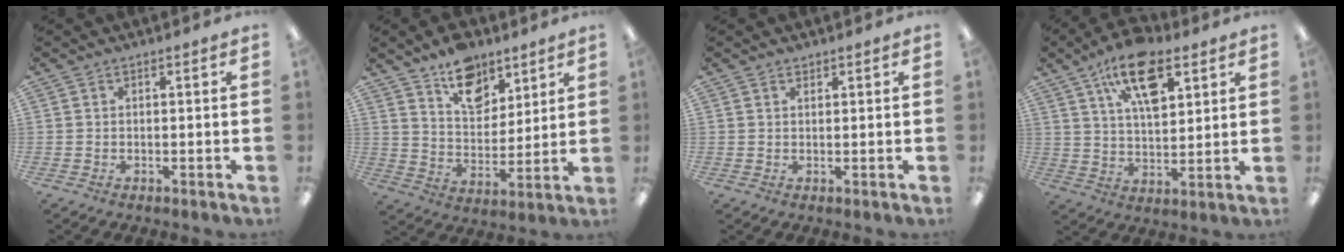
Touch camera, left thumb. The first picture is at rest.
{"total": 13.1, "force": [9.2, 7.6, 5.4], "torque": [-0.065, -0.053, 0.165]}
{"total": 0.9, "force": [0.8, 0.3, 0.1], "torque": [-0.002, 0.000, 0.015]}
{"total": 14.7, "force": [8.1, 7.1, 10.0], "torque": [-0.164, -0.021, 0.143]}